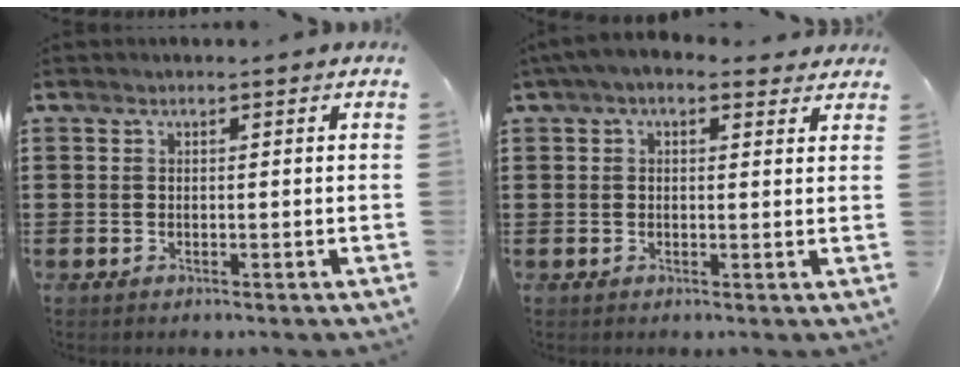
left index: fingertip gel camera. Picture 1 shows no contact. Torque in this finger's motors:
{"motor_torque": [2.14, 0.00, 0.83, 0.18]}